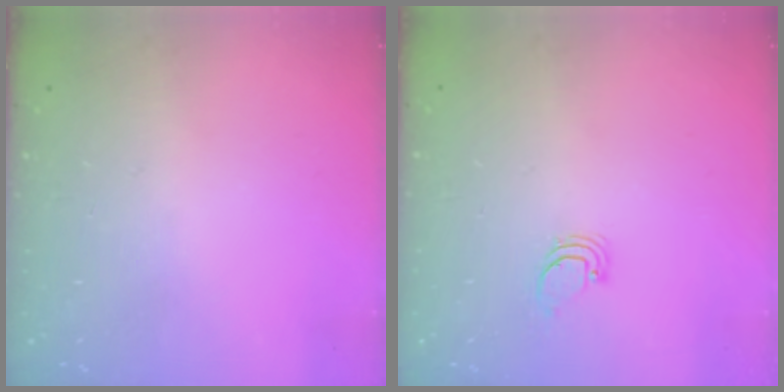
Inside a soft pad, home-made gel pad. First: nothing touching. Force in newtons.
{"total": 0.9, "press": 0.9, "slide": 0.1}